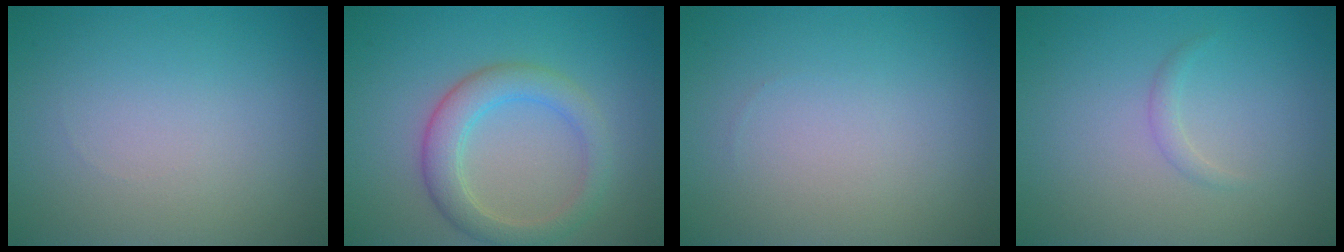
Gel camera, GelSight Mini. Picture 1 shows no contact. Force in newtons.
{"total": 3.9, "press": 3.9, "slide": 0.0}
{"total": 0.0}
{"total": 0.8, "press": 0.8, "slide": 0.0}